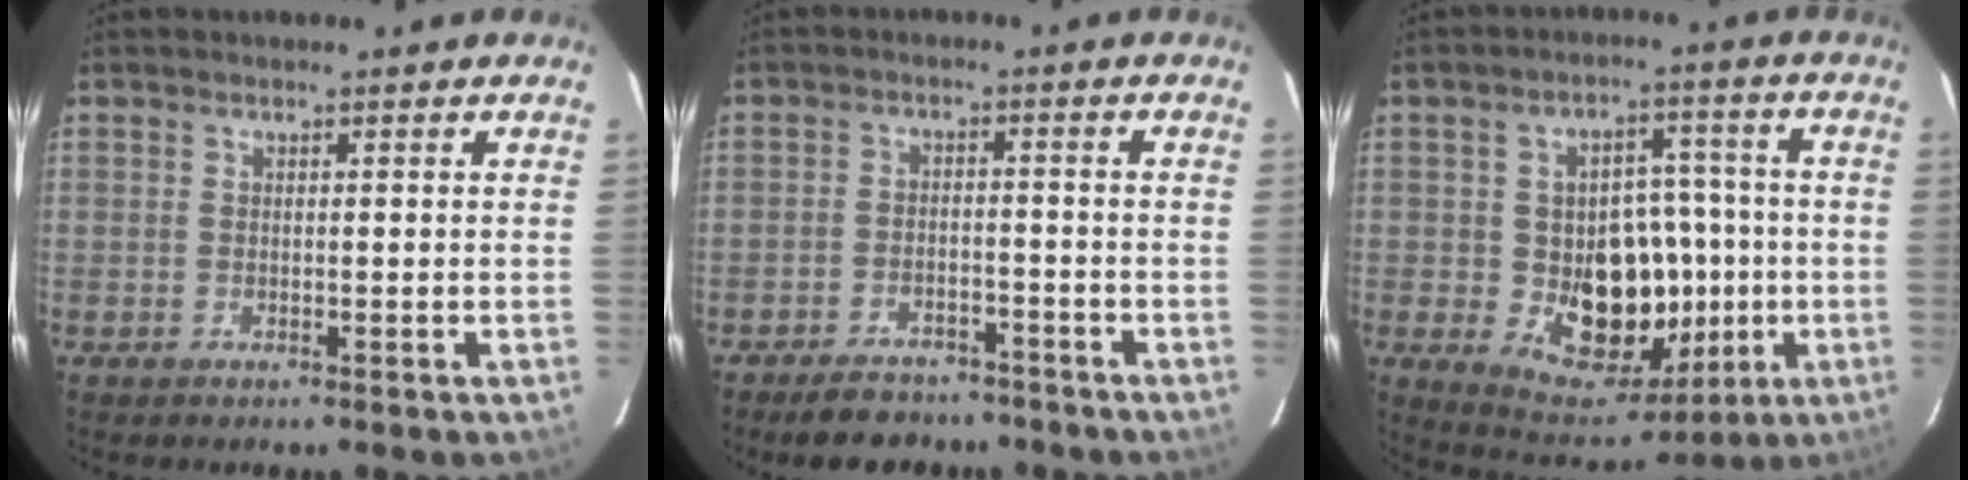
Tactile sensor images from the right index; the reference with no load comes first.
{"total": 9.2, "force": [-7.6, 4.1, 3.3], "torque": [-0.080, 0.007, -0.106]}
{"total": 15.5, "force": [-2.4, 12.1, 9.3], "torque": [-0.161, 0.010, -0.010]}